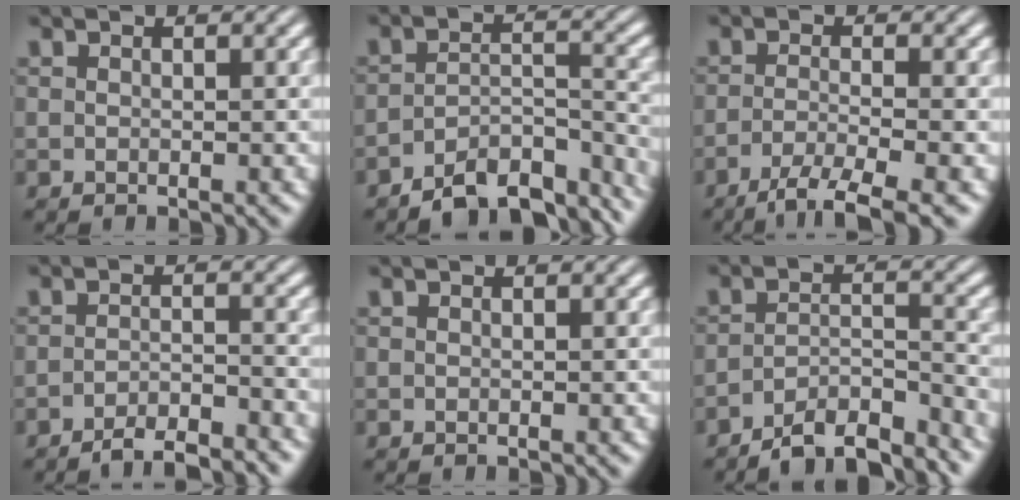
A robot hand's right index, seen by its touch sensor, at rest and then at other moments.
{"total": 8.7, "force": [-7.7, 2.1, 3.4], "torque": [-0.031, -0.022, -0.112]}
{"total": 5.5, "force": [-4.1, 0.6, 3.6], "torque": [-0.053, -0.021, -0.055]}
{"total": 4.1, "force": [-3.9, -0.1, 1.2], "torque": [-0.003, -0.010, -0.062]}
{"total": 0.0}
{"total": 6.6, "force": [-6.2, 0.8, 2.1], "torque": [-0.019, -0.018, -0.095]}